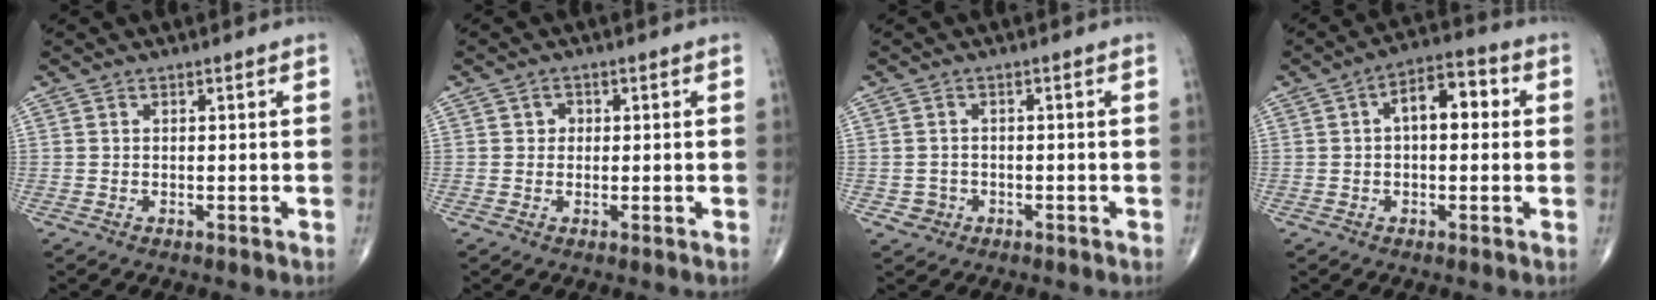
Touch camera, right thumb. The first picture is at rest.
{"total": 1.6, "force": [0.2, 1.4, 0.5], "torque": [0.002, 0.003, 0.000]}
{"total": 2.0, "force": [-0.8, 1.9, 0.1], "torque": [0.008, 0.009, -0.014]}
{"total": 8.3, "force": [1.3, 4.3, 7.0], "torque": [-0.089, 0.024, 0.011]}